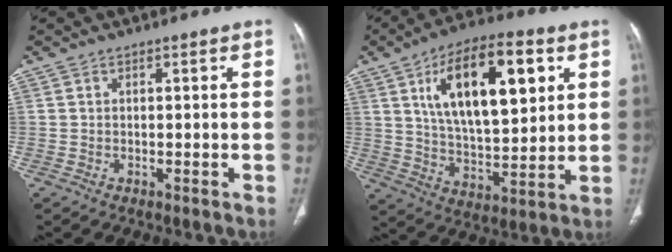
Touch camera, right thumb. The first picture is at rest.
{"total": 20.9, "force": [7.5, 9.1, 17.3], "torque": [-0.252, -0.020, 0.128]}